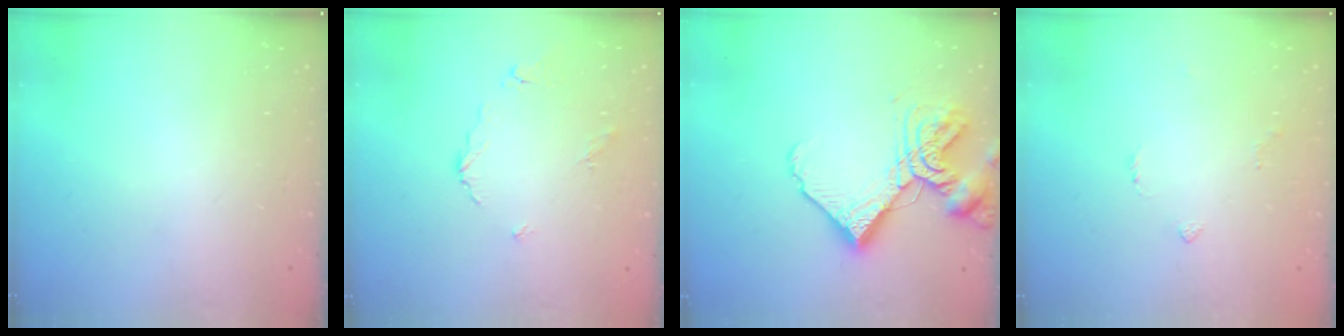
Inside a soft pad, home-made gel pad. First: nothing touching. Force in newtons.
{"total": 4.6, "press": 4.6, "slide": 0.5}
{"total": 14.2, "press": 14.2, "slide": 1.6}
{"total": 2.3, "press": 2.2, "slide": 0.6}